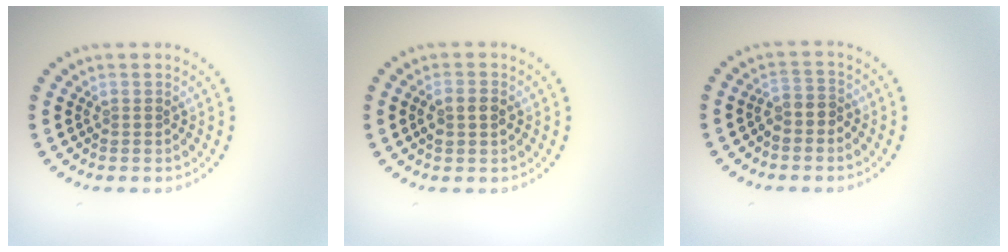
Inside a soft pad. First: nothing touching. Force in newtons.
{"total": 1.9, "press": 1.9, "slide": 0.1}
{"total": 1.8, "press": 1.6, "slide": 0.9}